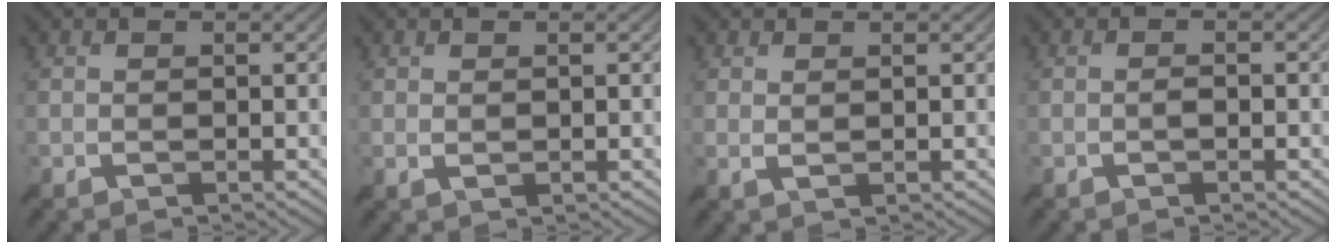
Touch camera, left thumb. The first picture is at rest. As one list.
[{"total": 0.7, "force": [0.2, 0.2, 0.6], "torque": [-0.014, 0.000, 0.004]}, {"total": 1.3, "force": [0.6, 0.2, 1.1], "torque": [-0.024, 0.005, 0.011]}, {"total": 0.9, "force": [-0.4, 0.1, 0.9], "torque": [-0.016, 0.005, -0.008]}]